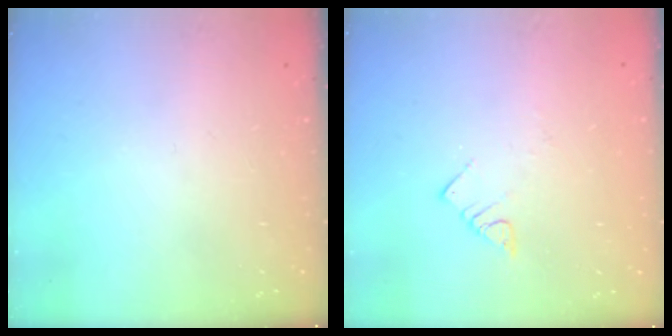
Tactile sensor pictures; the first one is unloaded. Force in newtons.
{"total": 4.0, "press": 3.9, "slide": 0.5}